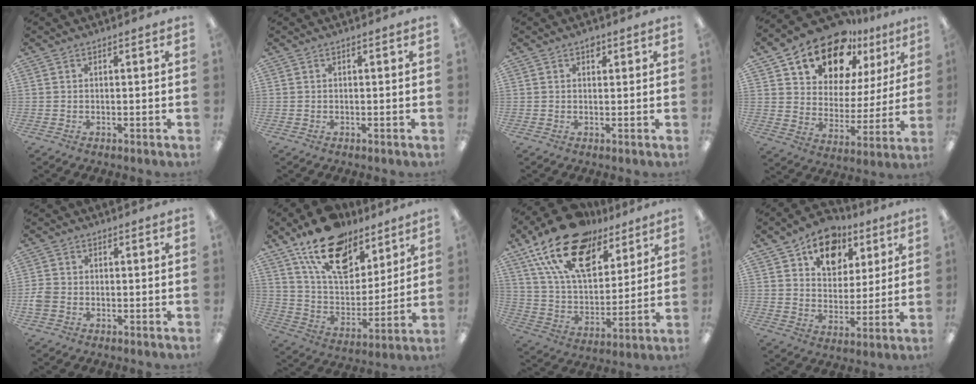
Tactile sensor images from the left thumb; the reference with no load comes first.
{"total": 0.0}
{"total": 1.9, "force": [1.2, 1.2, 1.0], "torque": [-0.004, -0.004, 0.017]}
{"total": 16.8, "force": [13.5, 8.2, 5.6], "torque": [-0.113, -0.098, 0.245]}
{"total": 3.3, "force": [-1.1, 2.5, 1.8], "torque": [-0.033, 0.006, -0.020]}
{"total": 19.2, "force": [13.6, 9.9, 9.4], "torque": [-0.166, -0.075, 0.242]}
{"total": 21.7, "force": [14.0, 11.2, 12.3], "torque": [-0.233, -0.074, 0.251]}
{"total": 12.4, "force": [7.5, 8.7, 4.7], "torque": [-0.063, -0.041, 0.136]}